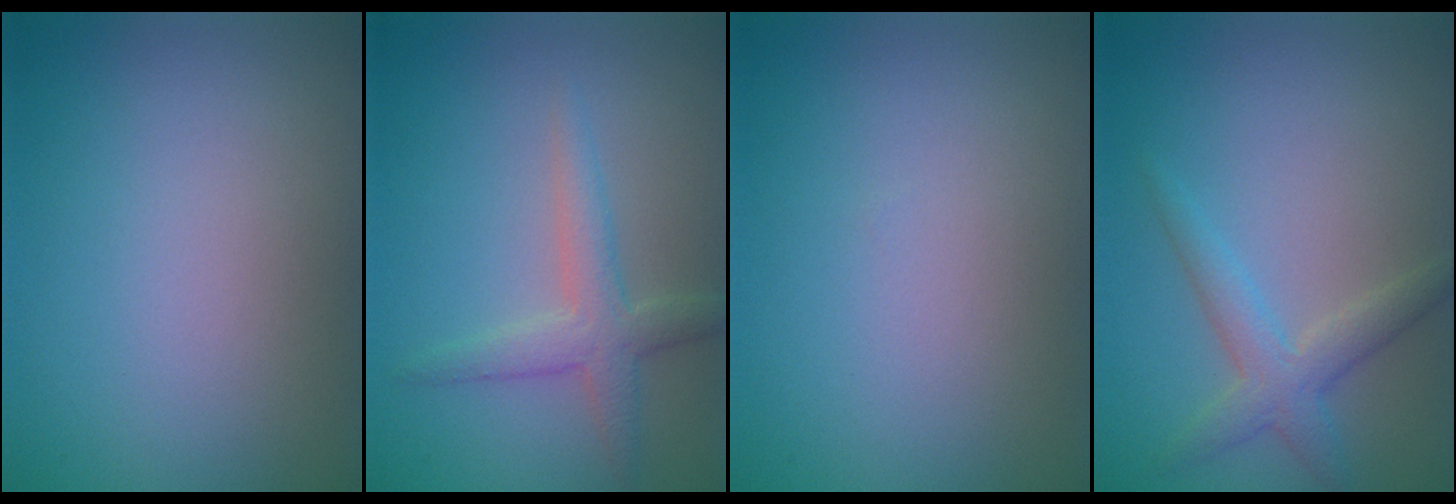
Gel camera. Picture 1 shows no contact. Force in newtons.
{"total": 2.9, "press": 2.9, "slide": 0.1}
{"total": 0.0}
{"total": 2.8, "press": 2.8, "slide": 0.1}